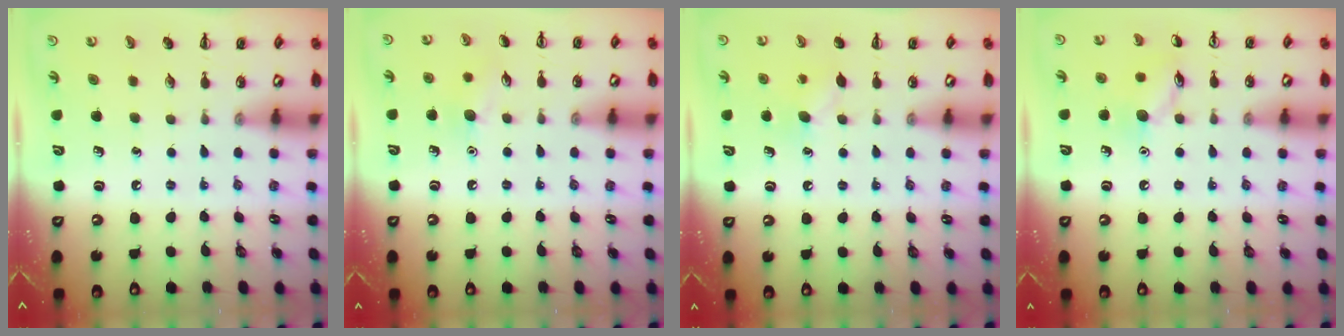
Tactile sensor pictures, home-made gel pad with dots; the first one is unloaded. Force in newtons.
{"total": 6.8, "press": 6.6, "slide": 1.7}
{"total": 6.4, "press": 6.3, "slide": 1.4}
{"total": 8.1, "press": 8.1, "slide": 0.7}